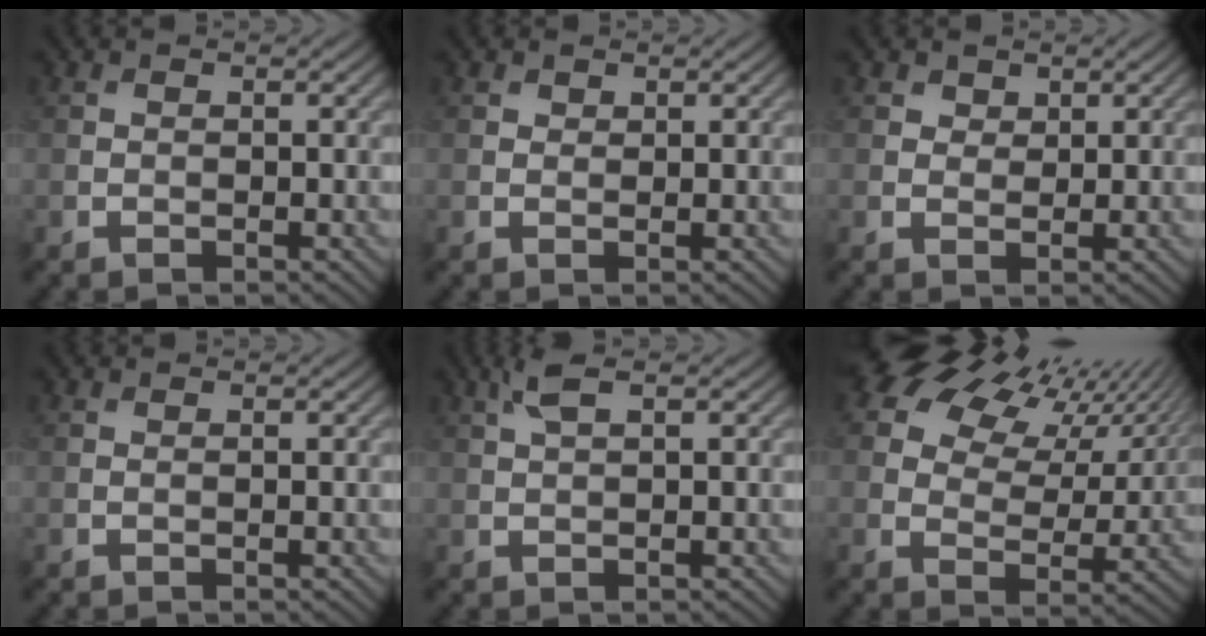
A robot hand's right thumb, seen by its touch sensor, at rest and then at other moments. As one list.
[{"total": 0.7, "force": [0.6, 0.5, 0.0], "torque": [0.000, 0.001, 0.009]}, {"total": 1.6, "force": [1.1, 1.1, 0.4], "torque": [-0.012, -0.002, 0.018]}, {"total": 0.0}, {"total": 2.9, "force": [1.6, 0.8, 2.3], "torque": [-0.059, 0.013, 0.032]}, {"total": 14.3, "force": [9.3, 6.7, 8.6], "torque": [-0.177, 0.044, 0.145]}]